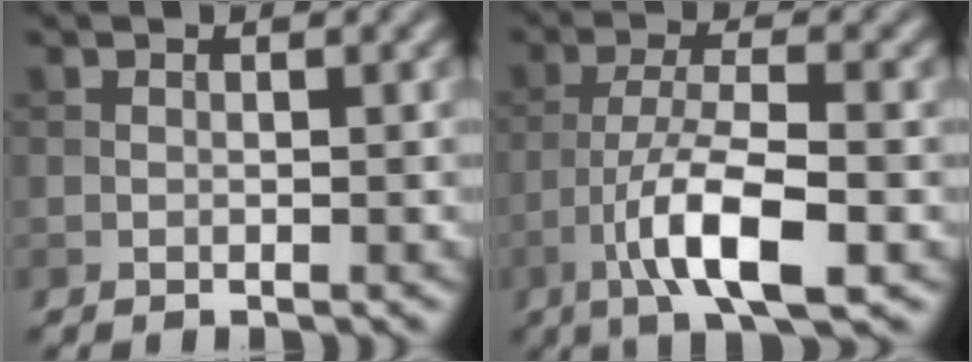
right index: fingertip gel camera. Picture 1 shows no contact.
{"total": 7.9, "force": [-3.4, 2.2, 6.8], "torque": [-0.123, 0.006, -0.067]}